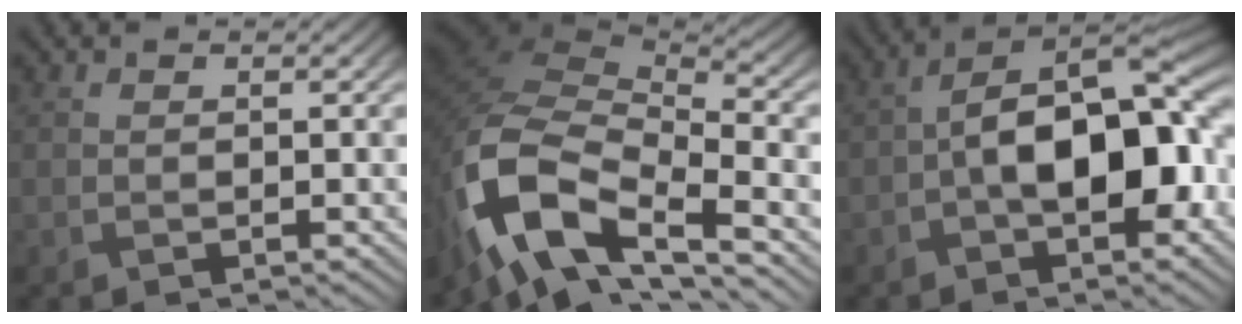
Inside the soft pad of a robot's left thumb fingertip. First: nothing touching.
{"total": 14.5, "force": [-7.4, 6.9, 10.3], "torque": [-0.257, -0.026, -0.131]}
{"total": 12.7, "force": [-1.4, 6.4, 10.8], "torque": [-0.168, 0.012, -0.030]}